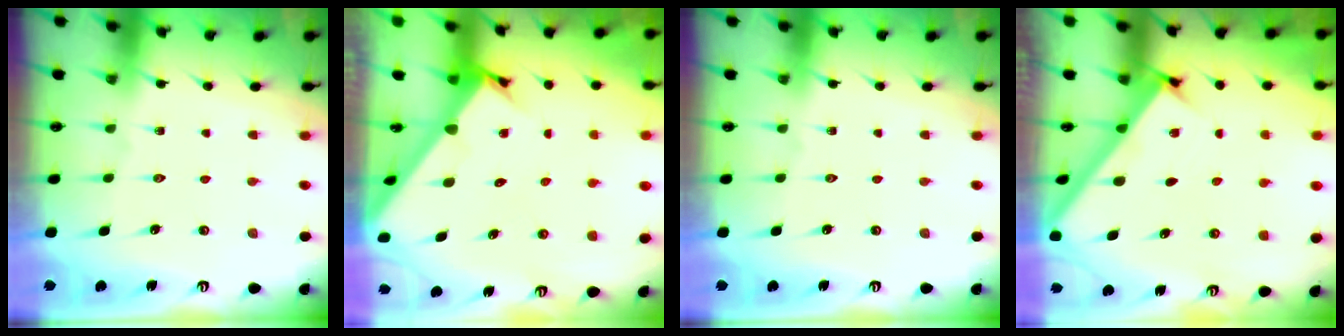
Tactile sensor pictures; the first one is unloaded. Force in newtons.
{"total": 2.8, "press": 2.8, "slide": 0.2}
{"total": 0.0}
{"total": 2.5, "press": 2.5, "slide": 0.3}